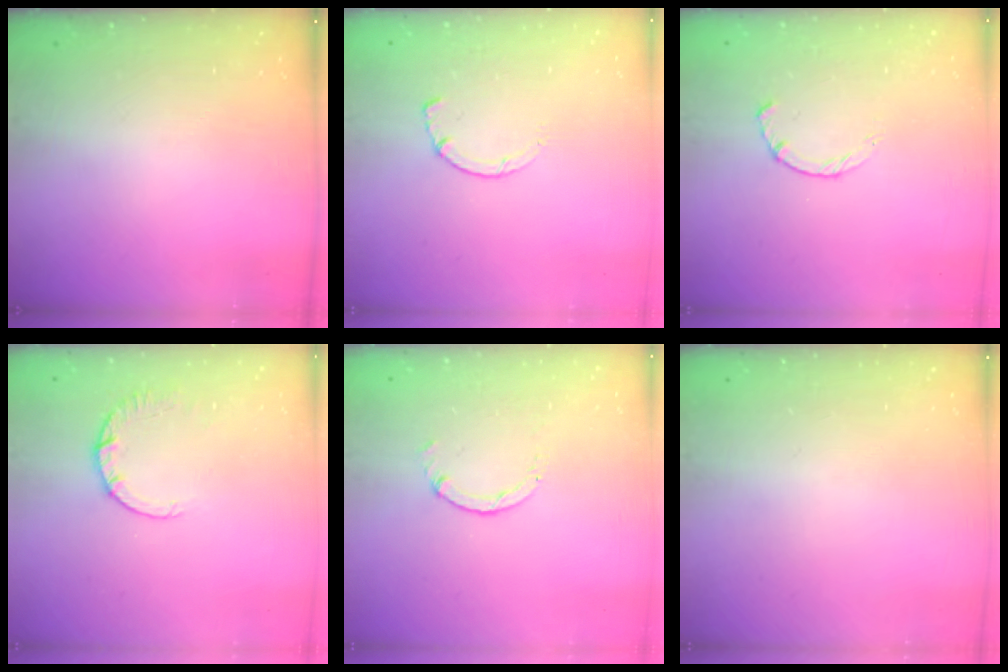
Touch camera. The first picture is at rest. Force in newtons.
{"total": 1.4, "press": 1.4, "slide": 0.3}
{"total": 2.2, "press": 2.2, "slide": 0.4}
{"total": 2.4, "press": 2.4, "slide": 0.2}
{"total": 0.7, "press": 0.7, "slide": 0.2}
{"total": 0.0}